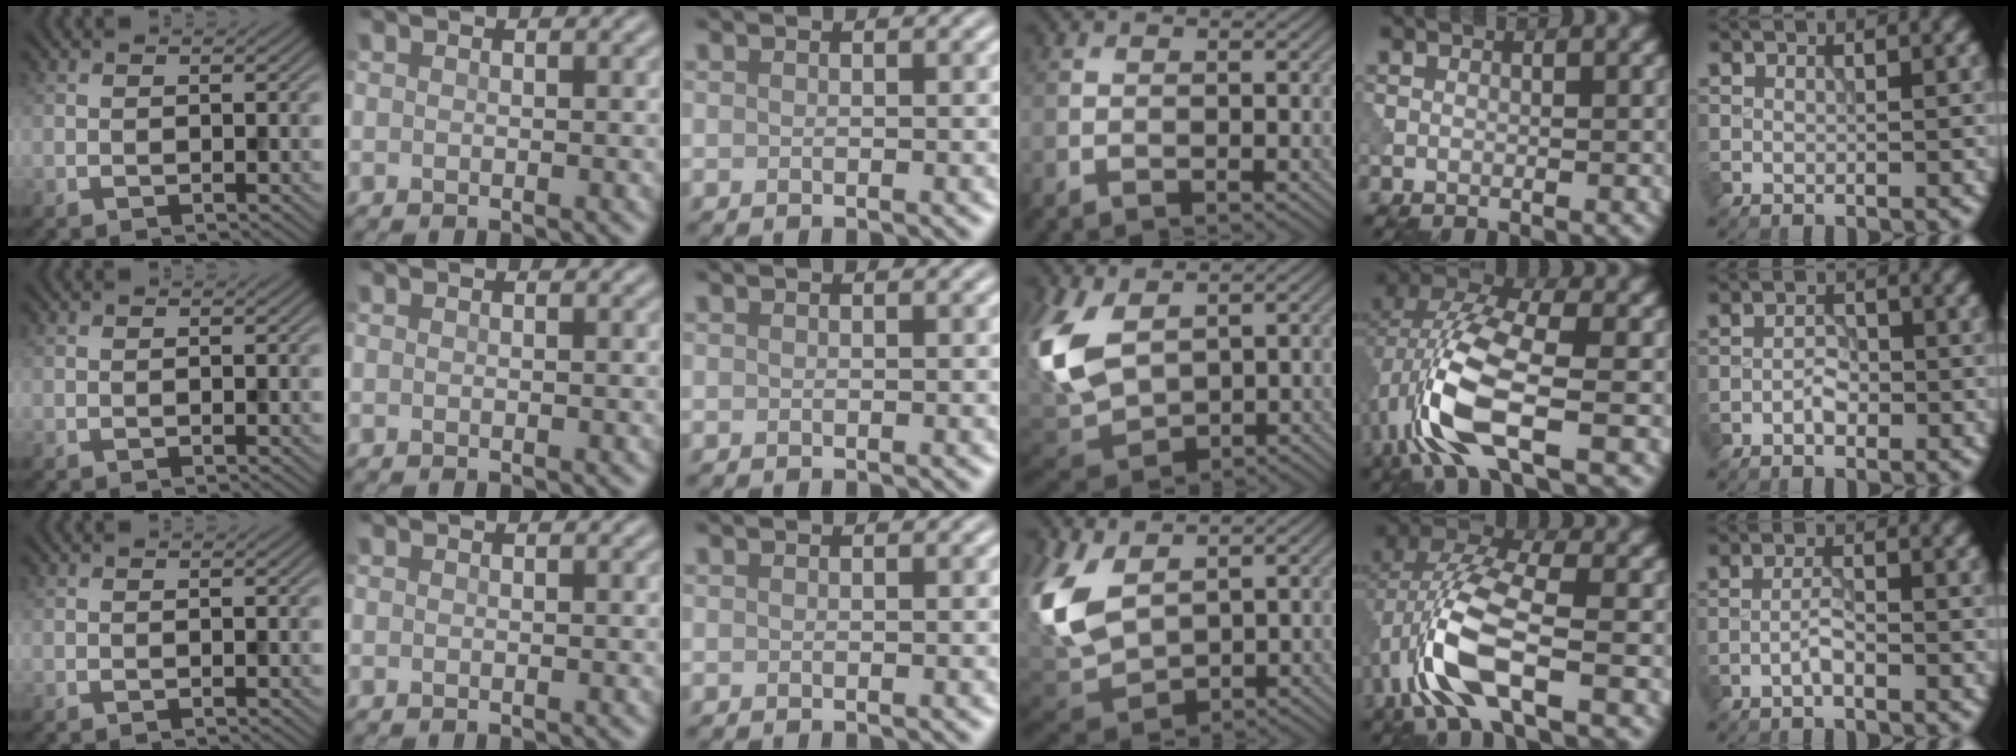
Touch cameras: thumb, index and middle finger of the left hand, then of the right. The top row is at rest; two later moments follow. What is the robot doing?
{"motion": "wipe", "object": "makeup brush"}